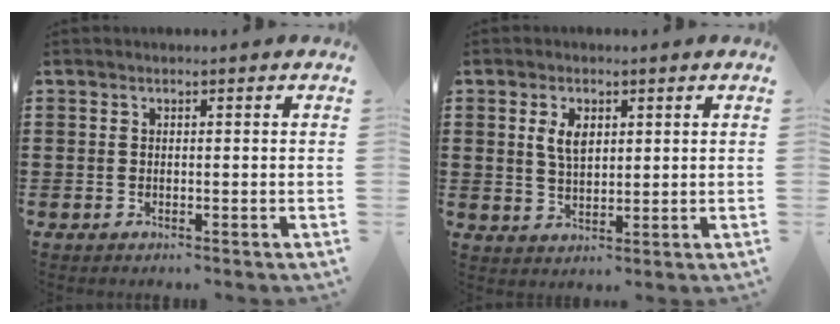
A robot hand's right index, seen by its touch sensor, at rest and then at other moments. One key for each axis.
{"total": 3.9, "fx": 1.4, "fy": 2.0, "fz": 3.0, "tx": -0.056, "ty": 0.005, "tz": 0.022}